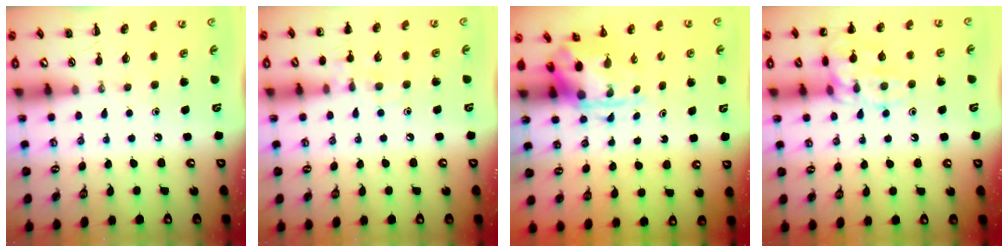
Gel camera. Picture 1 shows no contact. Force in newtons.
{"total": 8.4, "press": 8.2, "slide": 1.9}
{"total": 3.5, "press": 3.4, "slide": 0.9}
{"total": 14.7, "press": 14.7, "slide": 0.4}